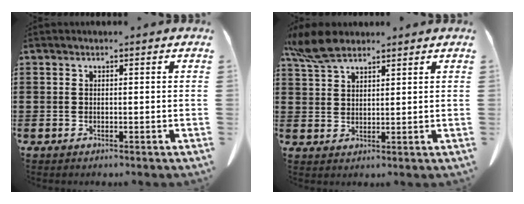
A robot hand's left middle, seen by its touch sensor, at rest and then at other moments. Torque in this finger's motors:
{"motor_torque": [0.26, 0.23, 0.11, 0.09]}